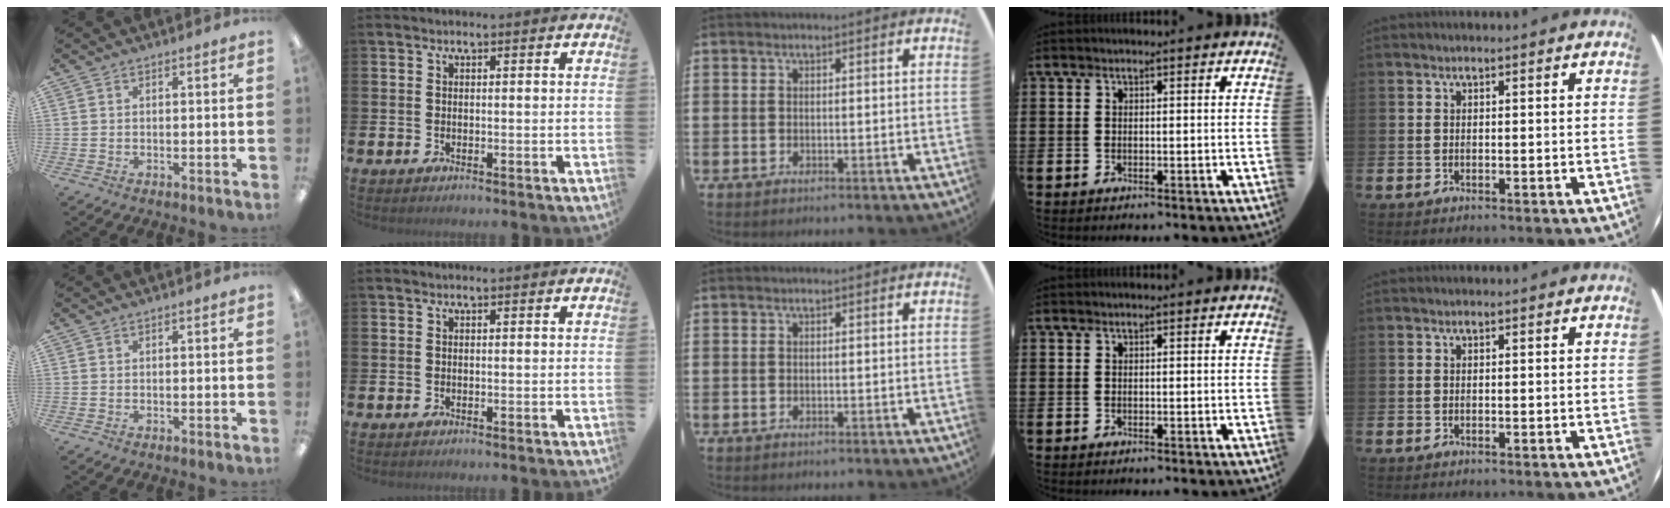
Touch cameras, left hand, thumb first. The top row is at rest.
{}